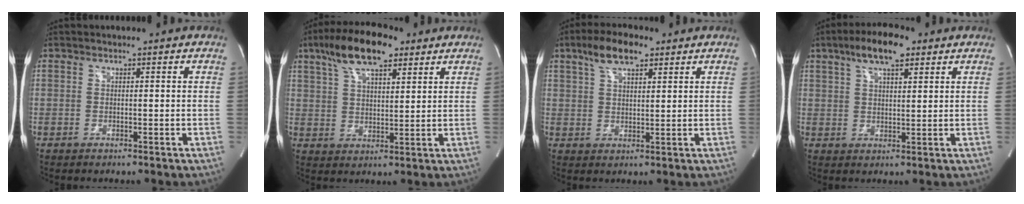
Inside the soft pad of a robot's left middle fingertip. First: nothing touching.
{"total": 11.8, "force": [7.5, 4.1, 8.1], "torque": [-0.150, 0.024, 0.133]}
{"total": 6.9, "force": [4.4, 2.6, 4.7], "torque": [-0.091, 0.018, 0.079]}
{"total": 8.1, "force": [4.9, 2.5, 5.9], "torque": [-0.109, 0.018, 0.083]}